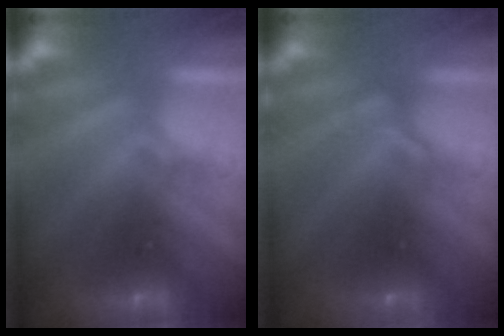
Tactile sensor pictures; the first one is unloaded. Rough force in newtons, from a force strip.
{"total": 2.6}